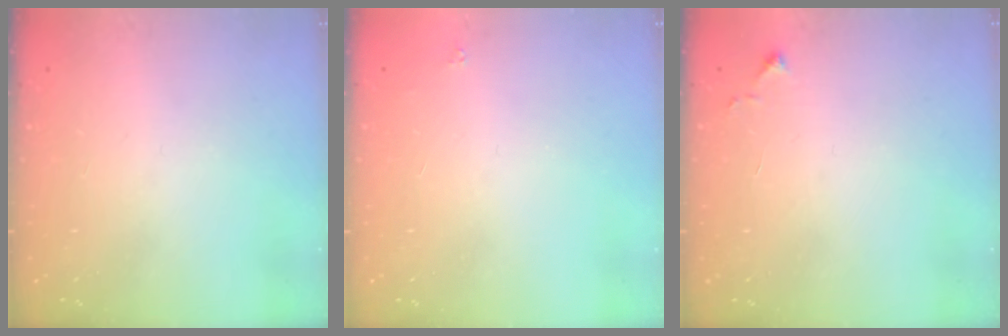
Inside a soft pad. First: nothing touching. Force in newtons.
{"total": 1.6, "press": 1.5, "slide": 0.2}
{"total": 3.2, "press": 3.2, "slide": 0.6}